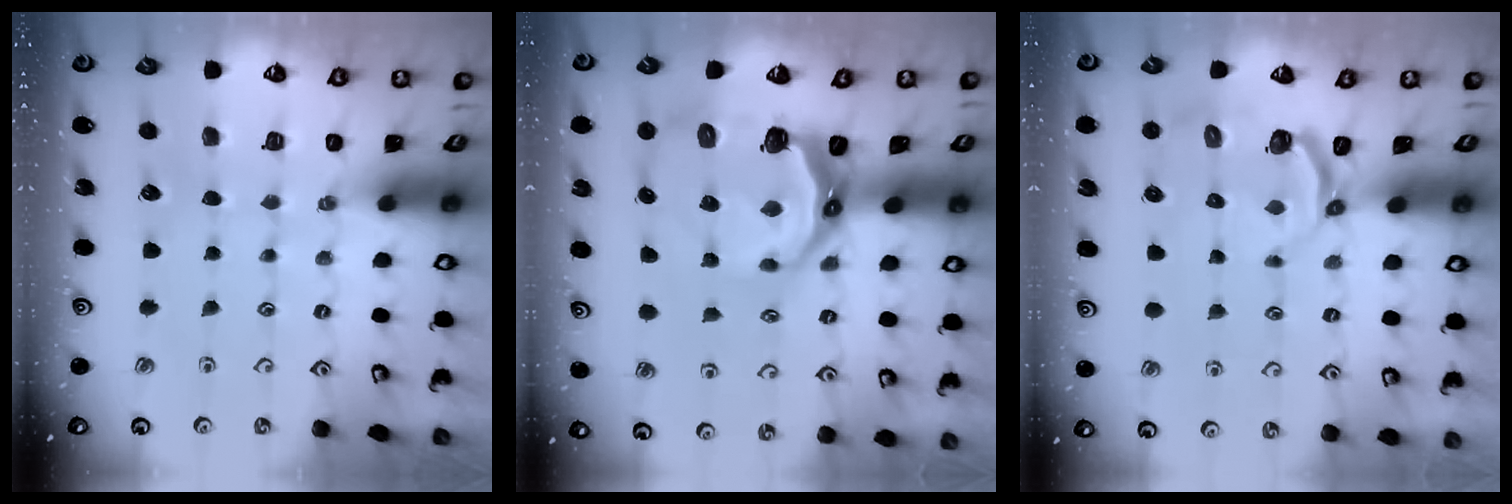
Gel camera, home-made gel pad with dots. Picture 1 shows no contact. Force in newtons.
{"total": 11.6, "press": 10.5, "slide": 5.1}
{"total": 4.4, "press": 3.5, "slide": 2.6}